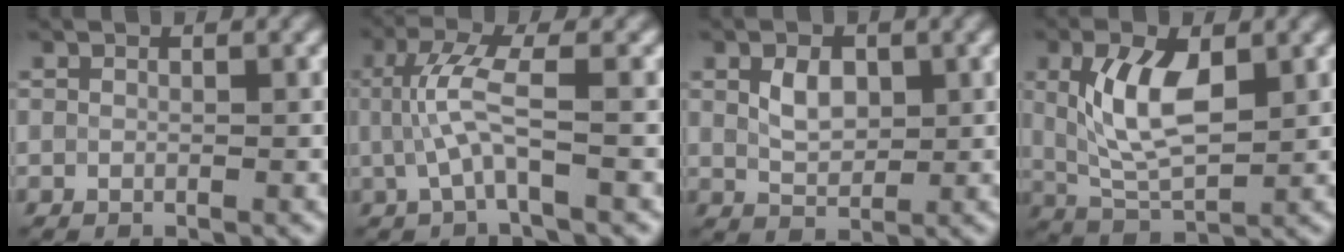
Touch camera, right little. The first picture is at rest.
{"total": 3.9, "force": [0.1, 0.6, 3.9], "torque": [-0.090, 0.005, 0.003]}
{"total": 2.8, "force": [0.8, 1.7, 2.0], "torque": [-0.043, 0.003, 0.016]}
{"total": 6.5, "force": [1.6, 3.0, 5.6], "torque": [-0.117, 0.004, 0.034]}